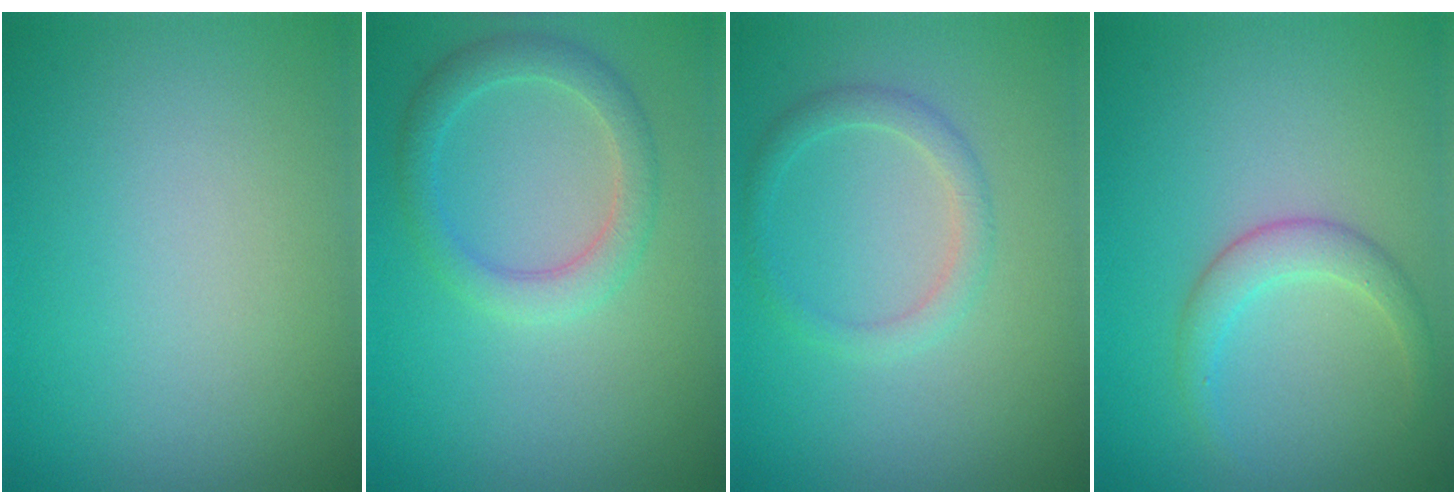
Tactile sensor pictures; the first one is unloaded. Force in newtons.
{"total": 2.9, "press": 2.9, "slide": 0.1}
{"total": 1.9, "press": 1.9, "slide": 0.1}
{"total": 2.3, "press": 2.3, "slide": 0.1}